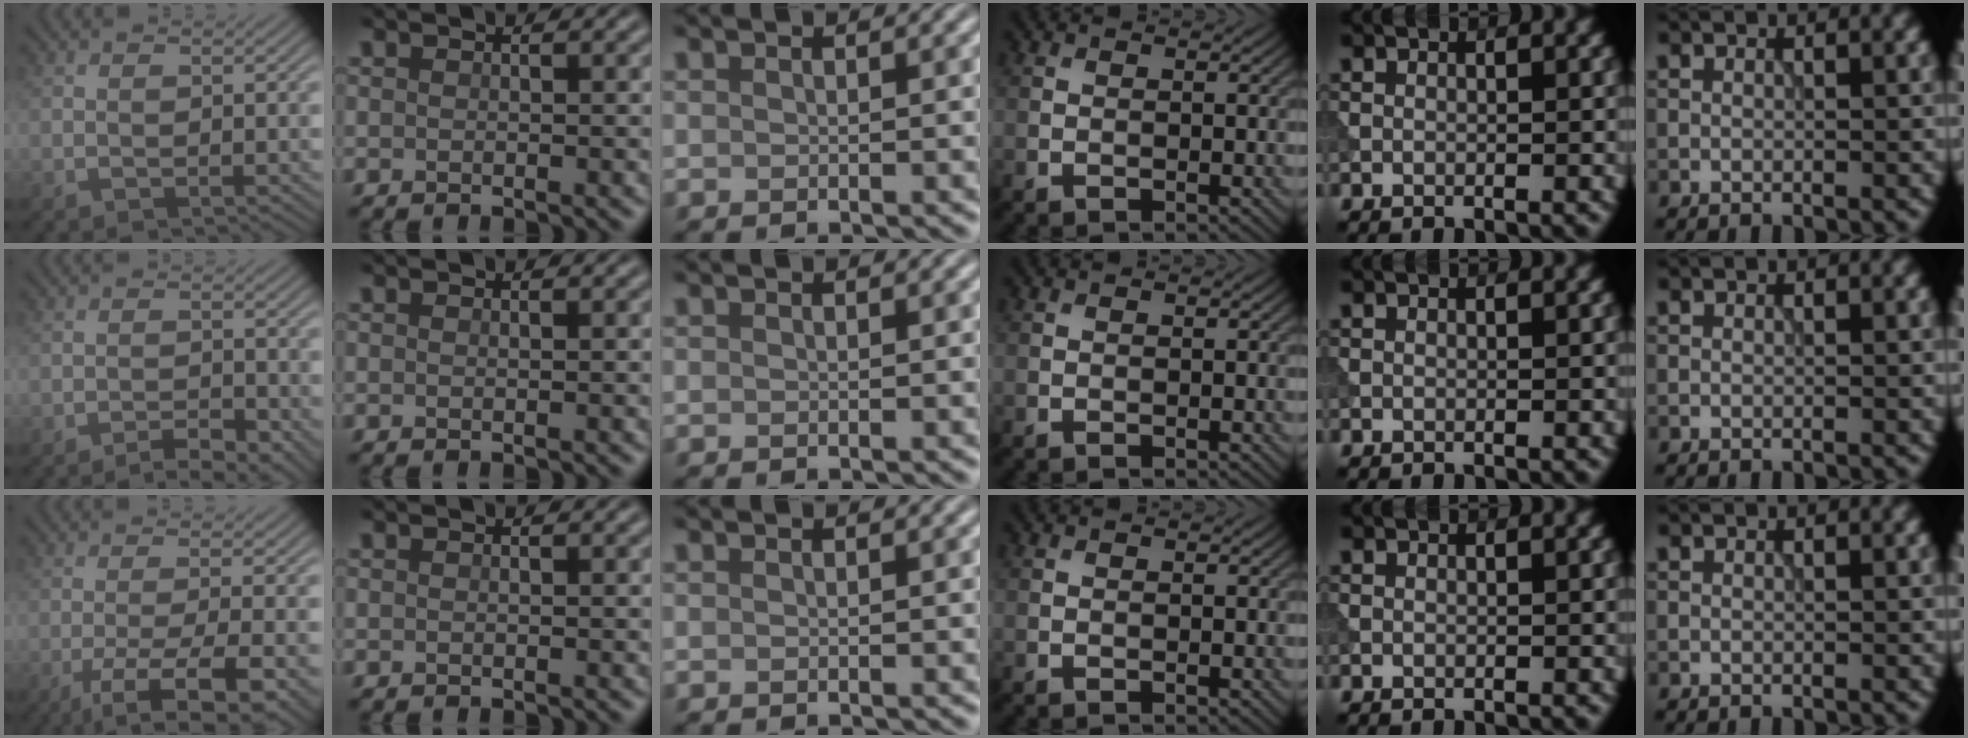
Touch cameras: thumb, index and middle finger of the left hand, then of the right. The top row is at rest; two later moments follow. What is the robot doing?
{"motion": "extract", "object": "tissue"}